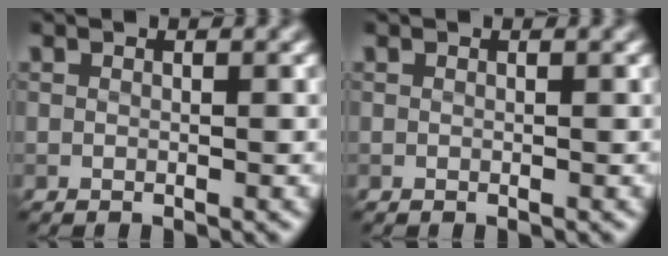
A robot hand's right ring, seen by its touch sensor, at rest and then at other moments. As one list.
[{"total": 0.0}]